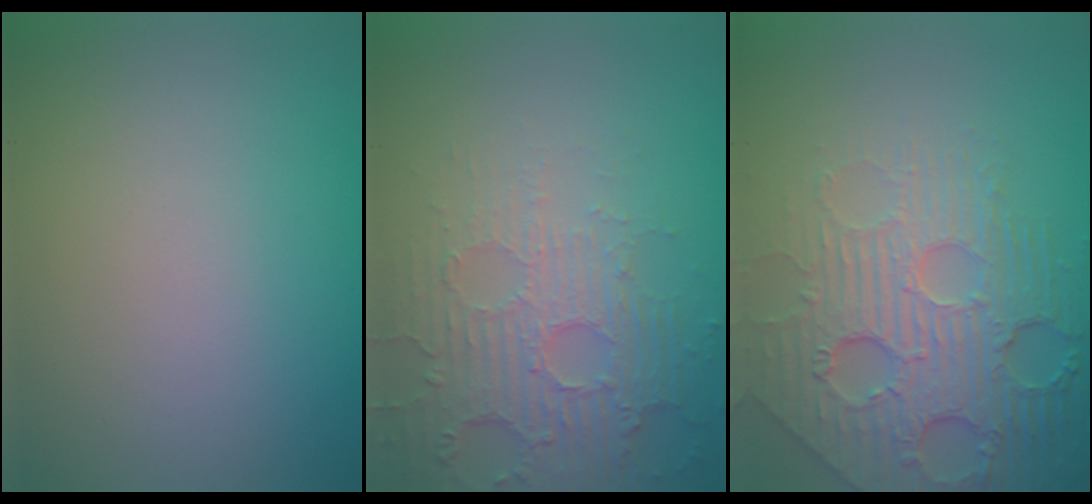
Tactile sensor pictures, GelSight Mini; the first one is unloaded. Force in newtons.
{"total": 5.5, "press": 3.7, "slide": 4.0}
{"total": 6.9, "press": 5.3, "slide": 4.4}